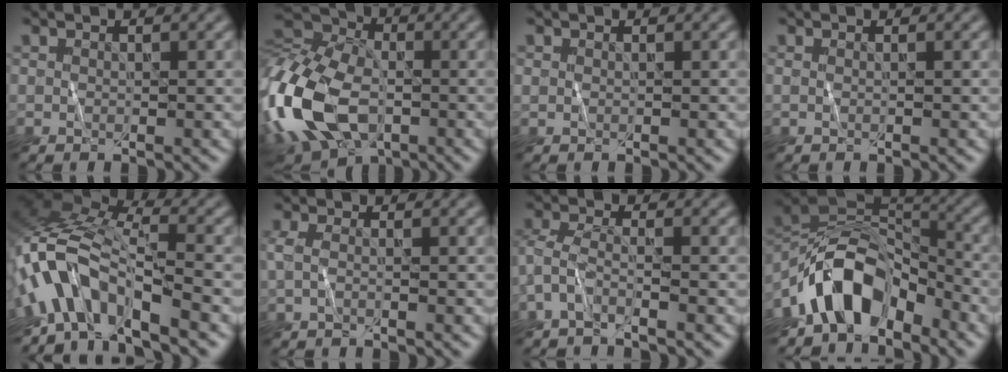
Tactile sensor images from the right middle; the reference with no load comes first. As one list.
[{"total": 15.4, "force": [-5.3, 9.3, 11.0], "torque": [-0.264, -0.012, -0.117]}, {"total": 0.0}, {"total": 0.0}, {"total": 7.5, "force": [-4.7, 2.7, 5.3], "torque": [-0.084, 0.011, -0.100]}, {"total": 1.2, "force": [-0.3, 0.5, 1.1], "torque": [-0.030, 0.003, -0.011]}, {"total": 2.3, "force": [-1.6, 0.5, 1.7], "torque": [-0.045, 0.001, -0.044]}, {"total": 9.3, "force": [-5.7, 4.7, 5.6], "torque": [-0.079, 0.014, -0.112]}]